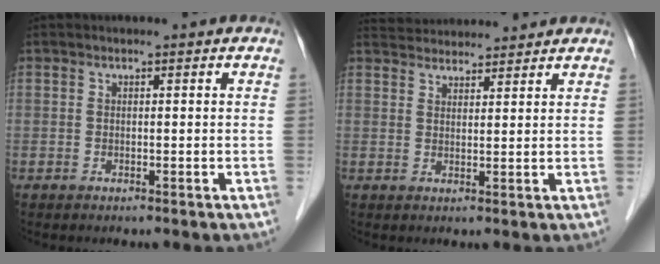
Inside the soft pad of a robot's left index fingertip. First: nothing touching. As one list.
[{"total": 8.8, "force": [8.5, 1.4, 1.7], "torque": [-0.031, 0.033, 0.127]}]